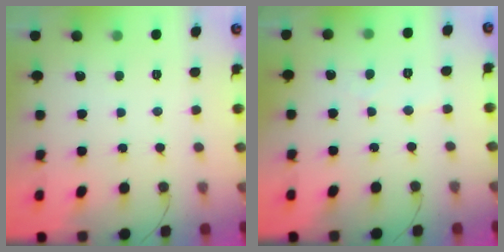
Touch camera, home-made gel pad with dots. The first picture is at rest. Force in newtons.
{"total": 2.3, "press": 2.3, "slide": 0.2}